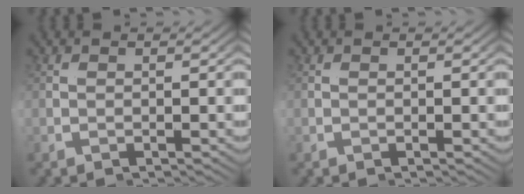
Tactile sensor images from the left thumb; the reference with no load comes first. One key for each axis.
{"total": 0.0}